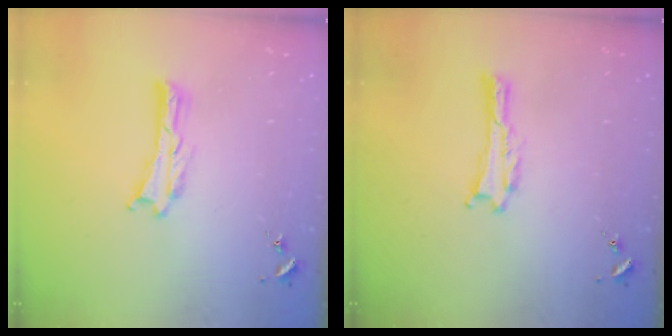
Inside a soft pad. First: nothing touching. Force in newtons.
{"total": 0.0}